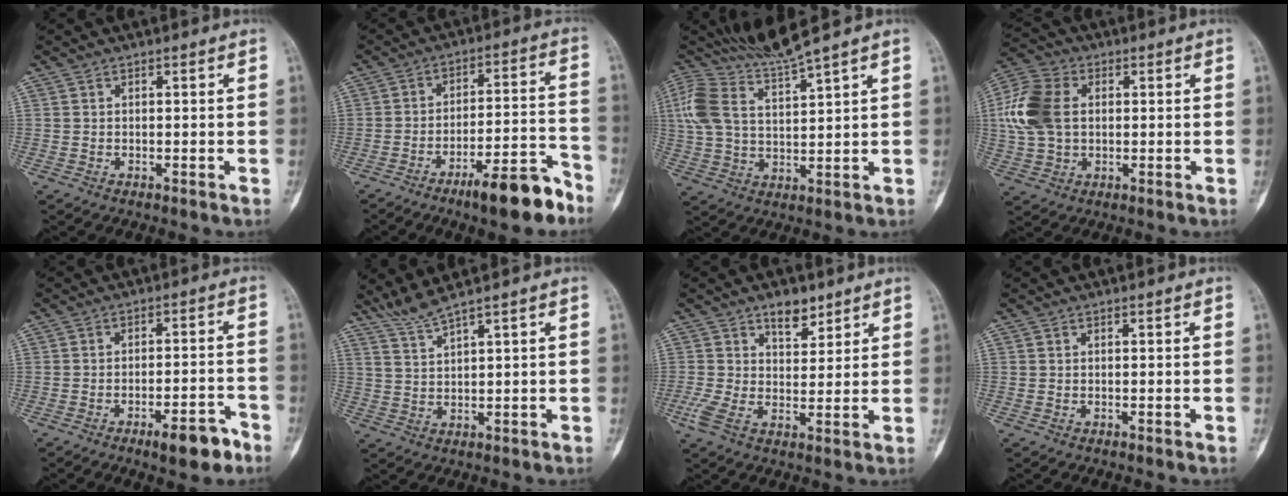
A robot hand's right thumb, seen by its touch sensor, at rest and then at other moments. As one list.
[{"total": 12.4, "force": [-8.6, 3.0, 8.5], "torque": [-0.116, 0.074, -0.137]}, {"total": 8.9, "force": [7.2, -0.2, 5.3], "torque": [-0.117, -0.035, 0.152]}, {"total": 12.2, "force": [1.5, 8.5, 8.6], "torque": [-0.183, 0.015, 0.027]}, {"total": 7.4, "force": [-4.7, 2.2, 5.3], "torque": [-0.068, 0.030, -0.065]}, {"total": 4.0, "force": [3.5, -0.9, 1.7], "torque": [-0.047, -0.020, 0.085]}, {"total": 6.4, "force": [3.2, 3.4, 4.4], "torque": [-0.060, -0.014, 0.055]}, {"total": 0.0}]